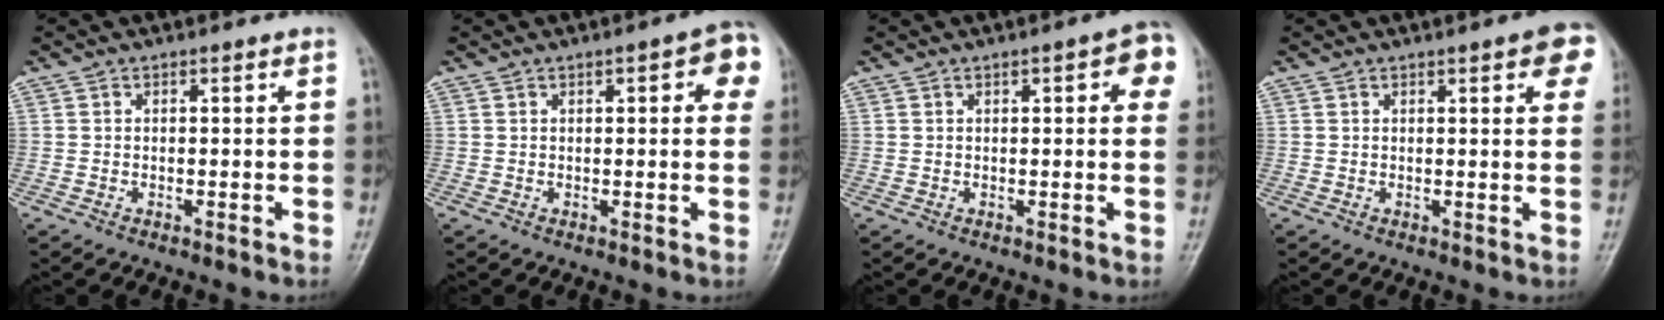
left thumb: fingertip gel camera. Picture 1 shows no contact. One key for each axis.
{"total": 6.9, "fx": 2.4, "fy": 2.4, "fz": 6.0, "tx": -0.048, "ty": 0.005, "tz": 0.020}
{"total": 6.4, "fx": 2.2, "fy": 2.2, "fz": 5.6, "tx": -0.044, "ty": 0.005, "tz": 0.017}
{"total": 6.8, "fx": 3.1, "fy": 1.8, "fz": 5.7, "tx": -0.049, "ty": -0.004, "tz": 0.031}